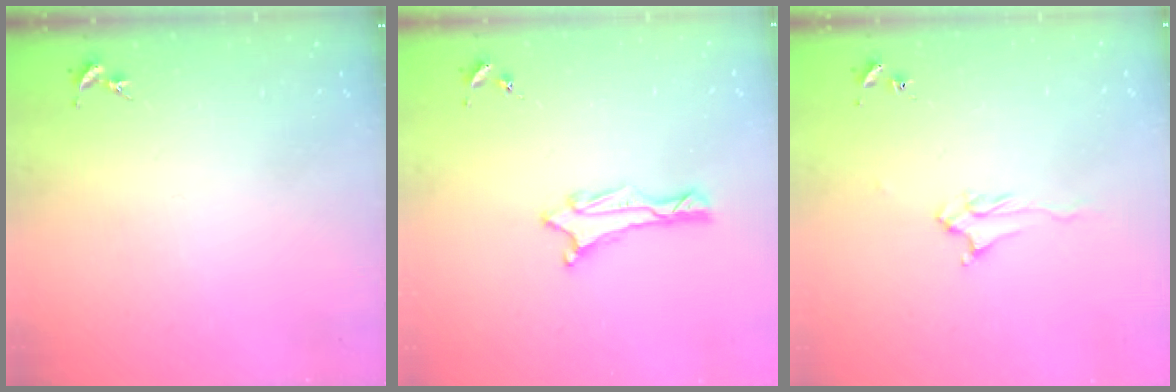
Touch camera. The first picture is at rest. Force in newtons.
{"total": 1.5, "press": 1.5, "slide": 0.2}
{"total": 2.5, "press": 2.4, "slide": 0.4}